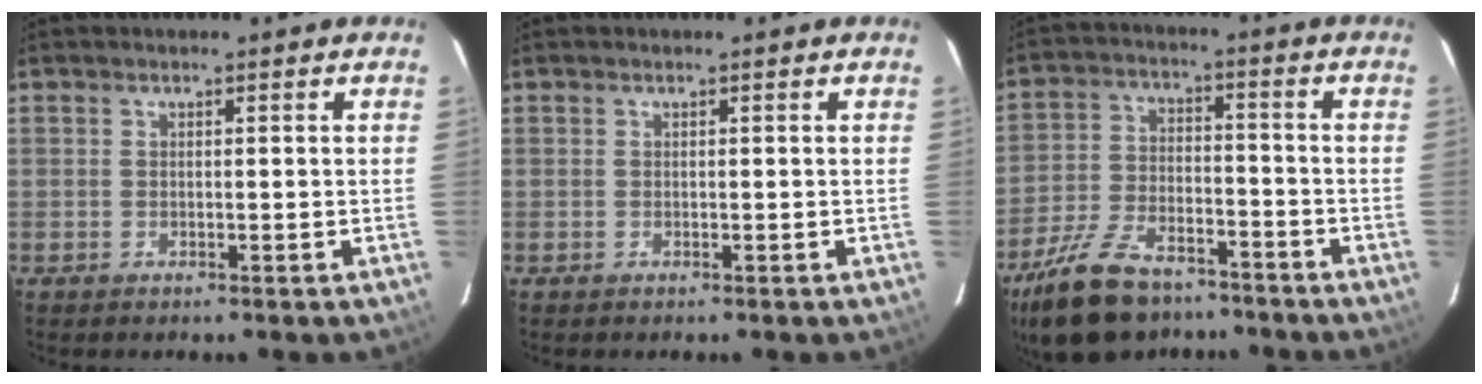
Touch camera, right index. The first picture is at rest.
{"total": 0.0}
{"total": 17.1, "force": [-12.9, 7.5, 8.3], "torque": [-0.185, -0.015, -0.222]}